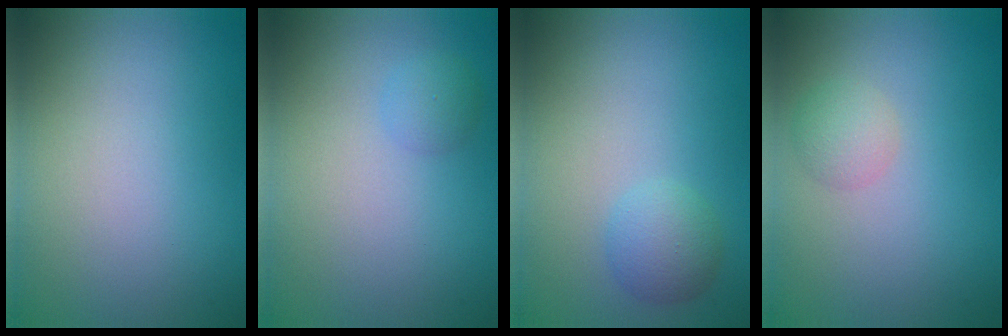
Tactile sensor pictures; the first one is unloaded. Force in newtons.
{"total": 1.3, "press": 1.2, "slide": 0.1}
{"total": 2.2, "press": 2.2, "slide": 0.1}
{"total": 1.8, "press": 1.8, "slide": 0.1}